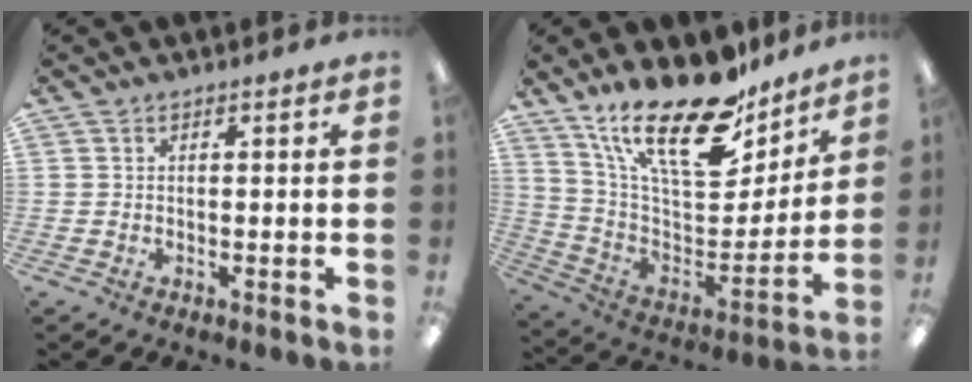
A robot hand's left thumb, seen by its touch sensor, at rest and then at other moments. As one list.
[{"total": 24.7, "force": [18.0, 9.0, 14.2], "torque": [-0.236, -0.117, 0.314]}]